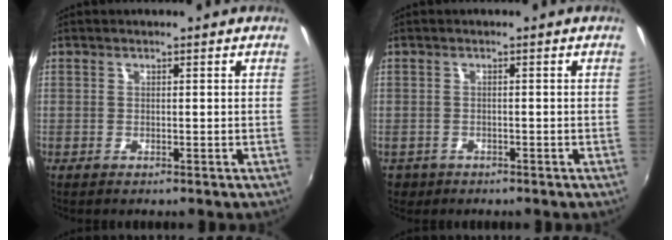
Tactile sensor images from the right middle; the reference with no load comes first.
{"total": 3.0, "force": [-1.5, 2.5, 0.9], "torque": [-0.026, -0.006, -0.021]}